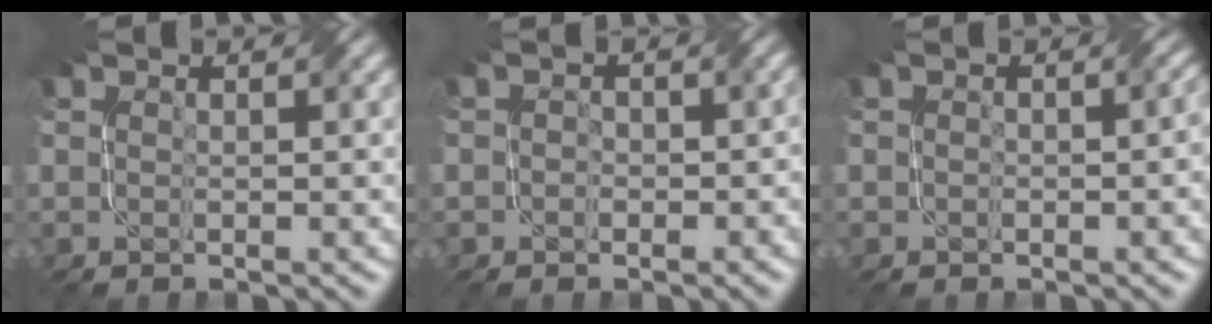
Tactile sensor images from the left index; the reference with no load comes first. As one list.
[{"total": 1.7, "force": [-0.2, 1.5, 0.8], "torque": [-0.001, 0.003, -0.008]}, {"total": 1.9, "force": [-0.3, 1.1, 1.5], "torque": [-0.020, 0.002, -0.003]}]